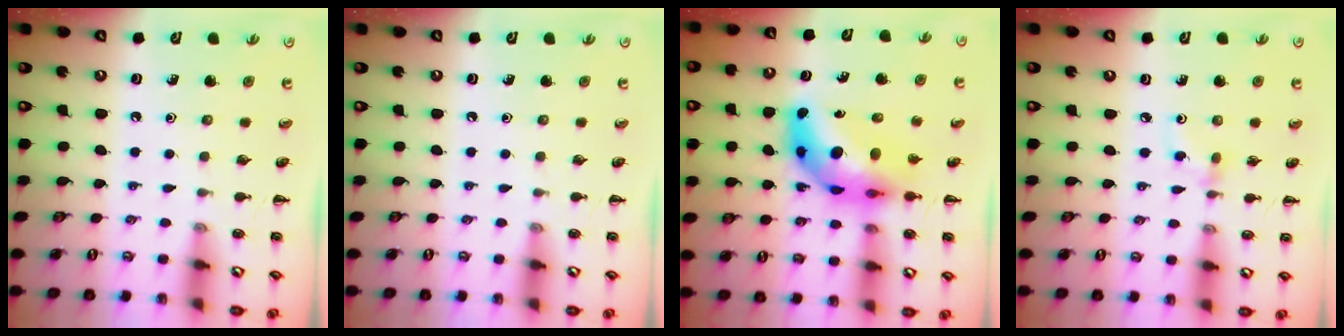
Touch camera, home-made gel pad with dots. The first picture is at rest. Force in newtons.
{"total": 0.0}
{"total": 11.6, "press": 11.1, "slide": 3.3}
{"total": 2.9, "press": 2.8, "slide": 0.7}